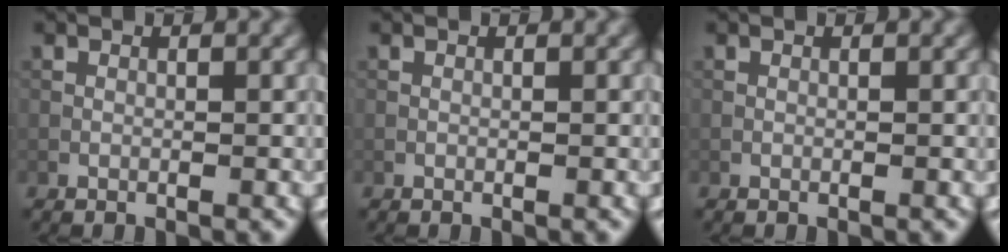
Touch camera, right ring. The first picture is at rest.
{"total": 0.0}
{"total": 0.0}